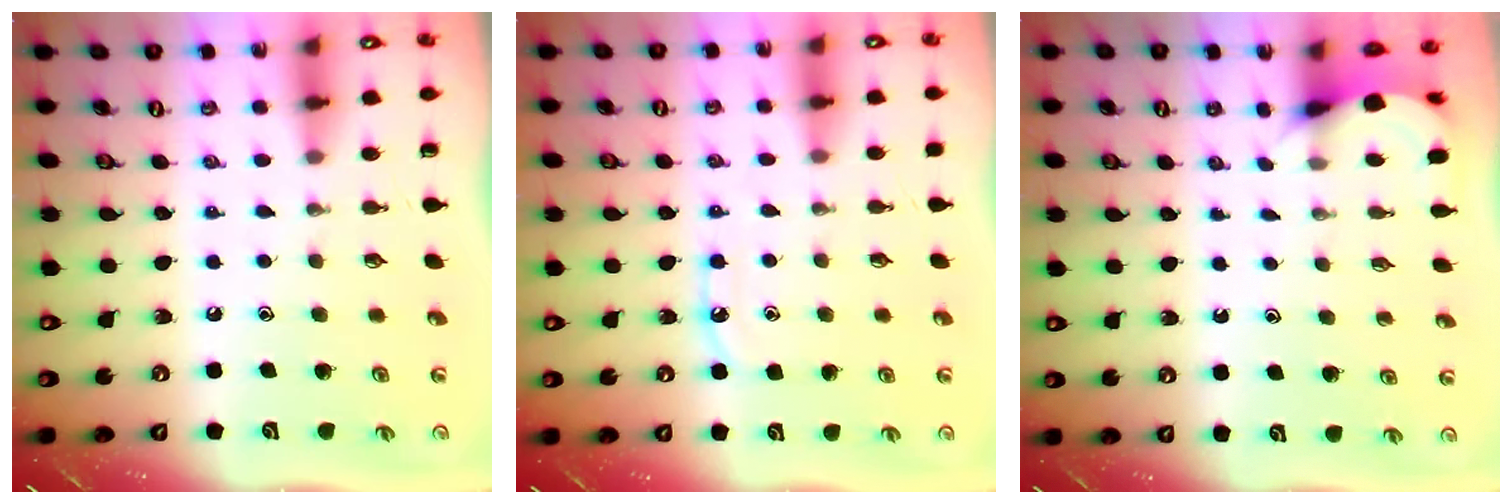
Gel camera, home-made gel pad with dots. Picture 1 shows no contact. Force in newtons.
{"total": 6.1, "press": 6.1, "slide": 0.8}
{"total": 4.6, "press": 4.6, "slide": 0.6}